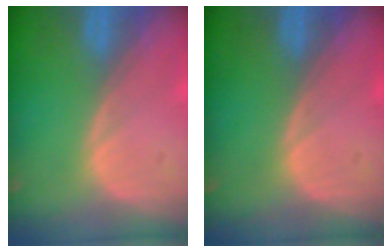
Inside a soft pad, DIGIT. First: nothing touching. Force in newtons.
{"total": 0.0}